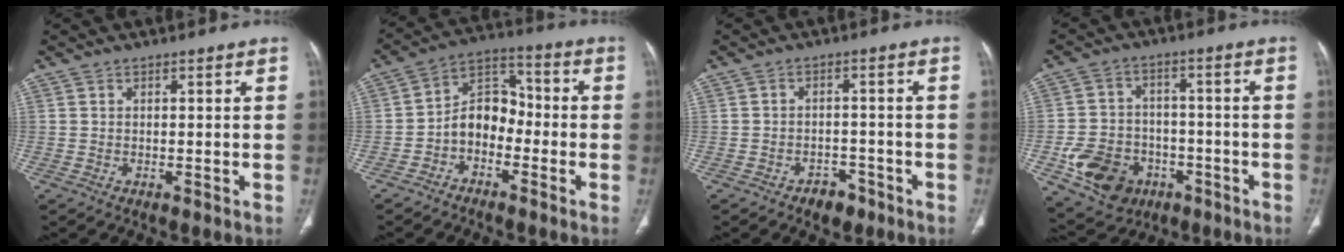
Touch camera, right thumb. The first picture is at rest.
{"total": 8.8, "force": [-2.8, 6.5, 5.3], "torque": [-0.066, 0.046, -0.066]}
{"total": 4.0, "force": [-2.6, 2.6, 1.5], "torque": [-0.010, 0.021, -0.032]}
{"total": 14.5, "force": [-6.0, 11.2, 7.0], "torque": [-0.108, 0.033, -0.083]}